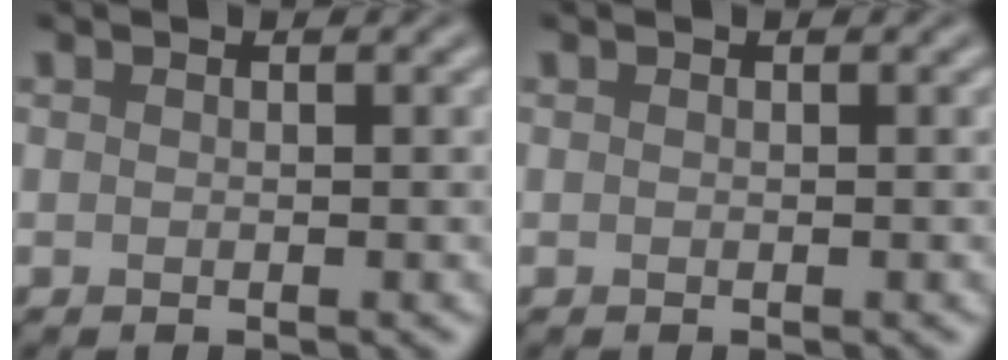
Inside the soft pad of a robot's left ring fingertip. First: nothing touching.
{"total": 0.0}